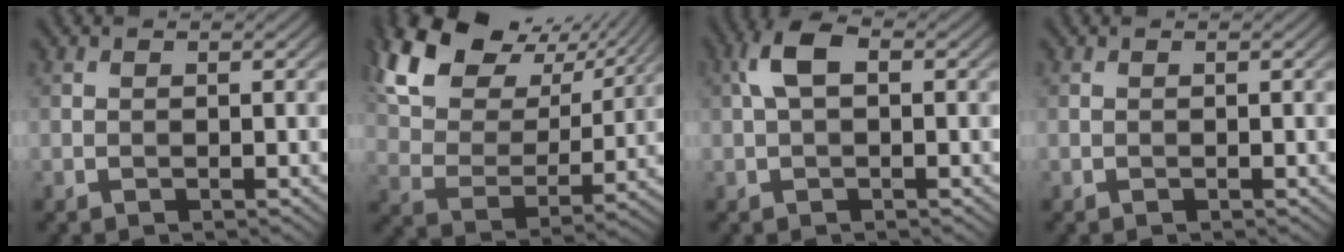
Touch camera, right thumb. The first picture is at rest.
{"total": 16.5, "force": [9.9, 9.3, 9.4], "torque": [-0.230, 0.031, 0.154]}
{"total": 4.4, "force": [0.7, 2.1, 3.8], "torque": [-0.085, 0.015, 0.010]}
{"total": 0.0}